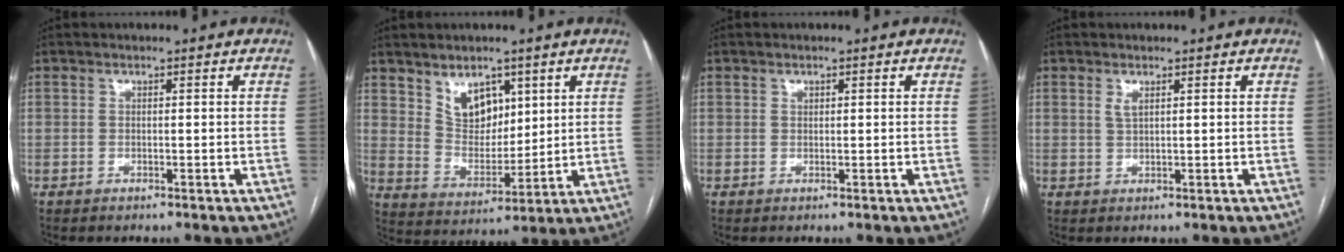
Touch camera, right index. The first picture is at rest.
{"total": 7.9, "force": [4.5, 4.8, 4.3], "torque": [-0.078, 0.002, 0.095]}
{"total": 0.6, "force": [0.3, 0.4, 0.3], "torque": [-0.005, -0.001, 0.004]}
{"total": 1.5, "force": [0.8, 0.4, 1.2], "torque": [-0.028, -0.002, 0.018]}